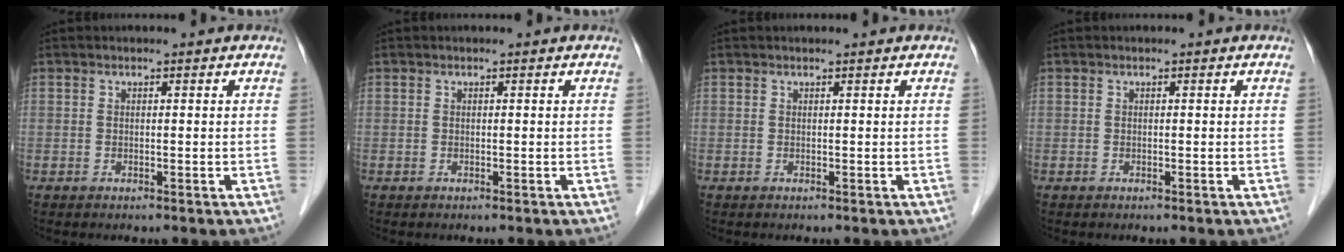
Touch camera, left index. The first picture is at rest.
{"total": 0.0}
{"total": 0.7, "force": [0.7, -0.1, 0.2], "torque": [-0.007, 0.006, 0.013]}
{"total": 0.0}